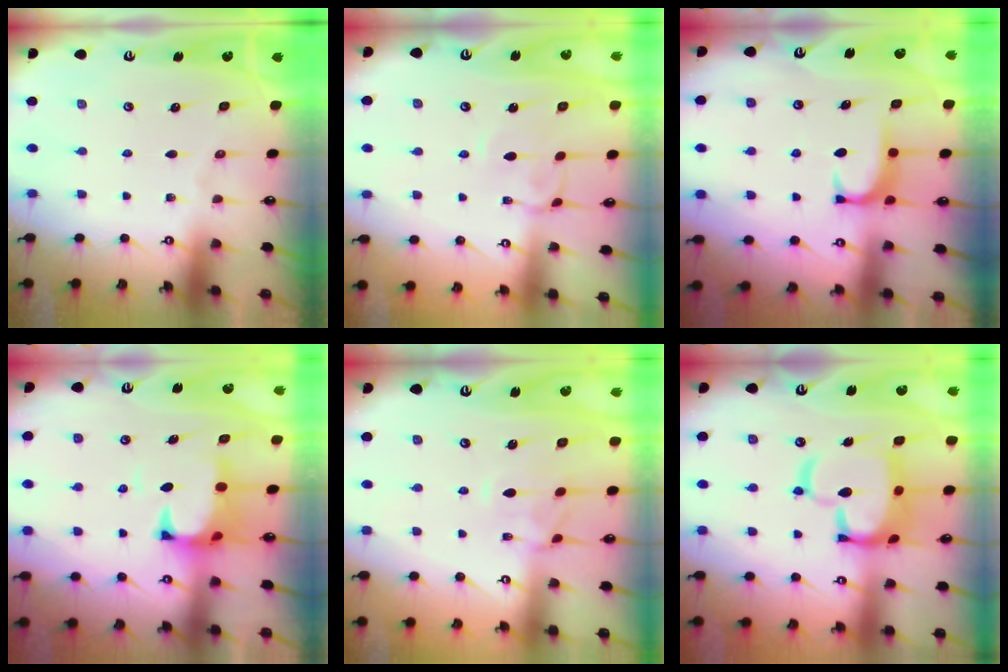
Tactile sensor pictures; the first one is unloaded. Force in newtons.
{"total": 4.1, "press": 4.1, "slide": 0.2}
{"total": 1.6, "press": 1.6, "slide": 0.5}
{"total": 2.6, "press": 2.3, "slide": 1.1}
{"total": 1.8, "press": 1.5, "slide": 1.0}
{"total": 14.4, "press": 14.3, "slide": 1.5}